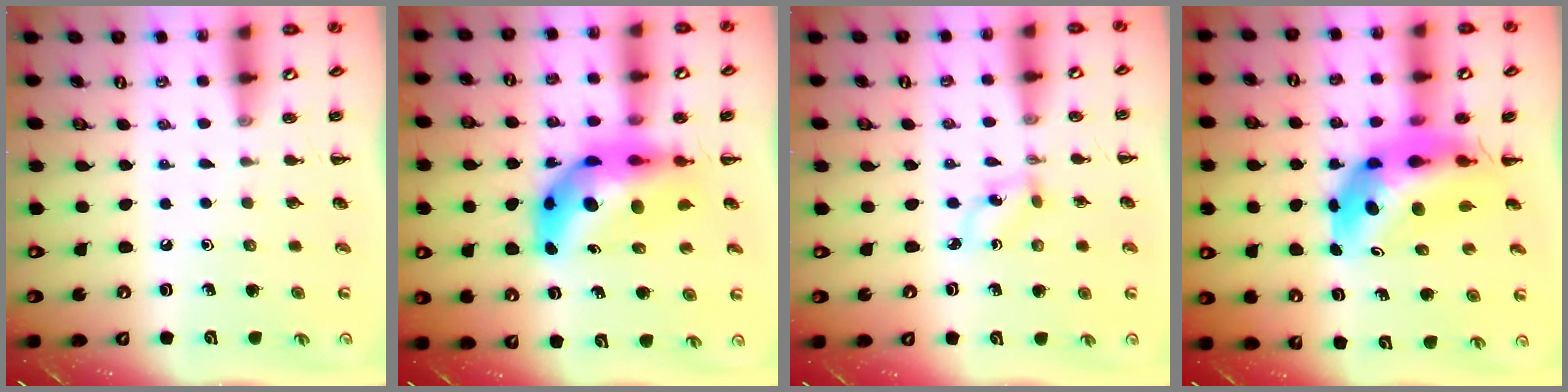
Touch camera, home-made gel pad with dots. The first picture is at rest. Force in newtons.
{"total": 12.6, "press": 11.9, "slide": 4.1}
{"total": 1.2, "press": 1.1, "slide": 0.5}
{"total": 10.0, "press": 9.5, "slide": 3.2}